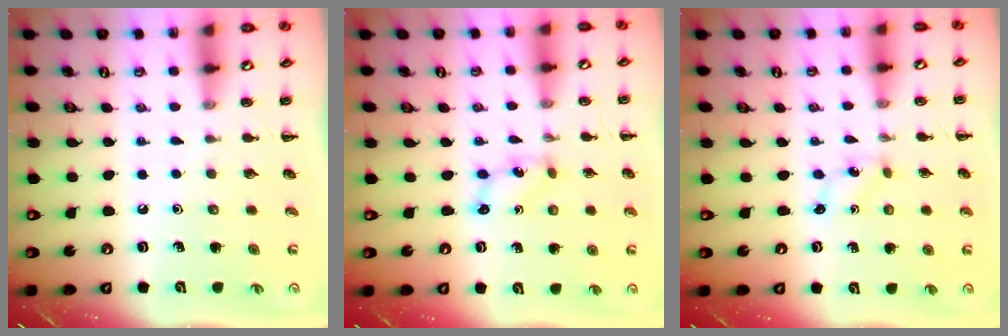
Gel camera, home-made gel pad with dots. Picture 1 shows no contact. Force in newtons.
{"total": 1.8, "press": 1.8, "slide": 0.3}
{"total": 0.0}